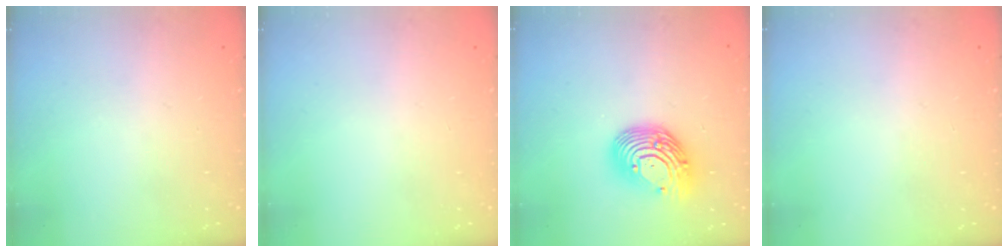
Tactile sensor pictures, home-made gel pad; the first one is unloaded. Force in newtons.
{"total": 0.0}
{"total": 15.0, "press": 14.9, "slide": 1.5}
{"total": 0.0}